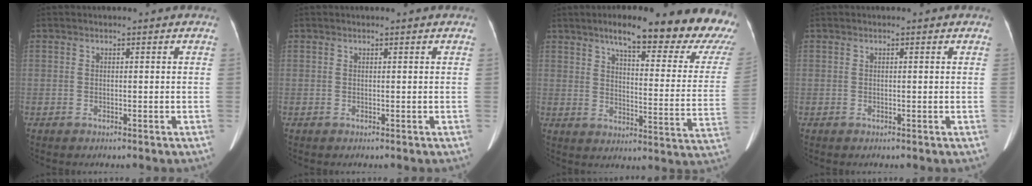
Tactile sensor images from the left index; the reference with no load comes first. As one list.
[{"total": 0.0}, {"total": 22.7, "force": [18.6, 4.0, 12.5], "torque": [-0.153, -0.039, 0.217]}, {"total": 0.0}]